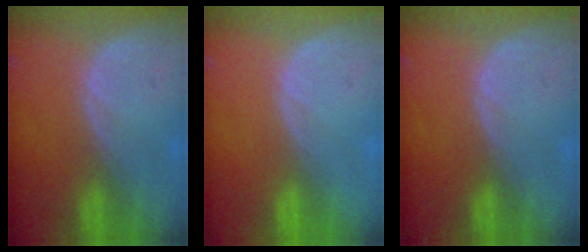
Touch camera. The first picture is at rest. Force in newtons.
{"total": 0.0}
{"total": 0.0}